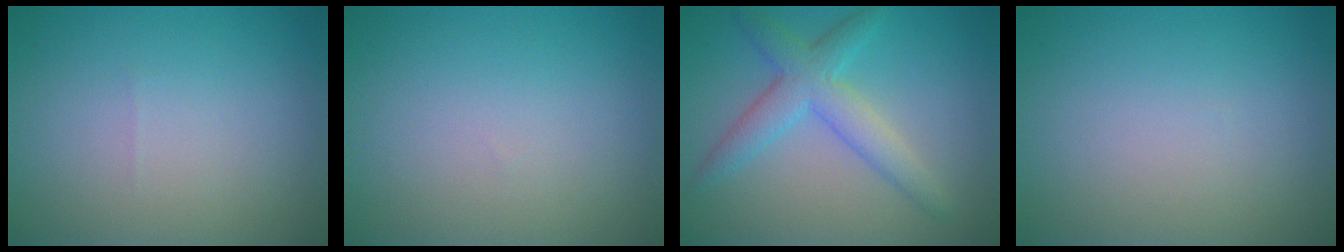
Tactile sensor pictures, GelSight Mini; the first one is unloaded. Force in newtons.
{"total": 0.0}
{"total": 4.2, "press": 4.2, "slide": 0.1}
{"total": 0.0}